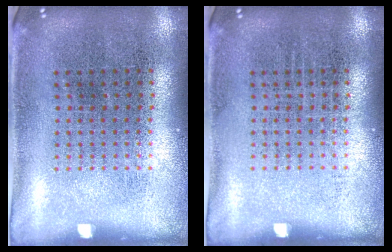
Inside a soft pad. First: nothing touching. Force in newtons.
{"total": 0.0}